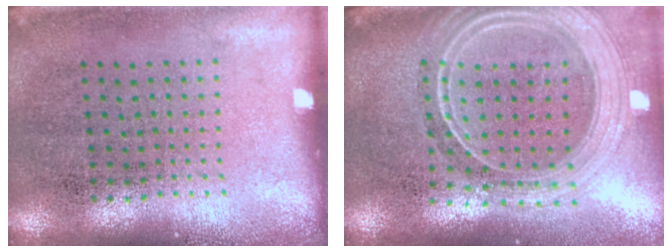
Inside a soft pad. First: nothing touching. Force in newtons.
{"total": 2.5, "press": 2.2, "slide": 1.3}